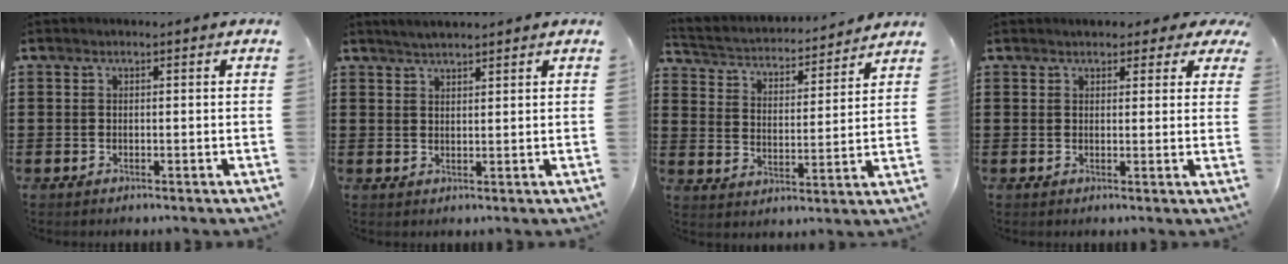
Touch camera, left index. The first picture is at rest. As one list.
[{"total": 2.1, "force": [2.0, 0.0, 0.5], "torque": [-0.013, 0.003, 0.039]}, {"total": 2.9, "force": [2.8, 0.5, 0.2], "torque": [-0.026, -0.030, 0.039]}, {"total": 2.7, "force": [2.2, 1.2, 0.9], "torque": [-0.010, -0.005, 0.037]}]